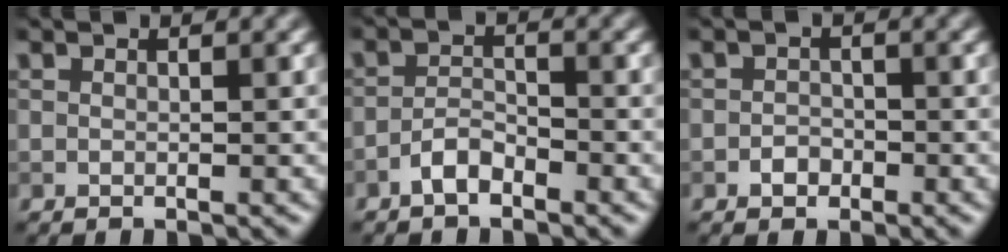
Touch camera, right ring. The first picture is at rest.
{"total": 2.2, "force": [-1.6, 0.8, 1.3], "torque": [-0.025, 0.008, -0.036]}
{"total": 1.2, "force": [-0.7, 0.9, 0.5], "torque": [-0.004, 0.002, -0.013]}